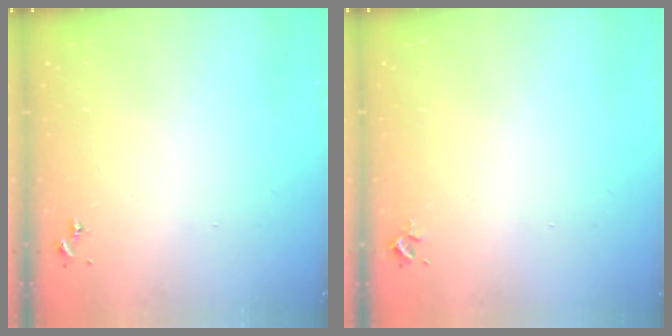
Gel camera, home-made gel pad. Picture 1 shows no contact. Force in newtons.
{"total": 2.4, "press": 2.4, "slide": 0.3}